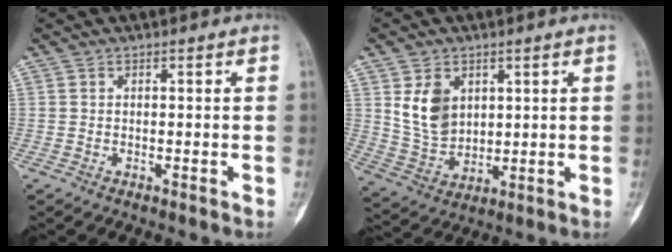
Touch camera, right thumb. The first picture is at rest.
{"total": 9.1, "force": [3.1, 6.6, 5.3], "torque": [-0.076, -0.019, 0.074]}